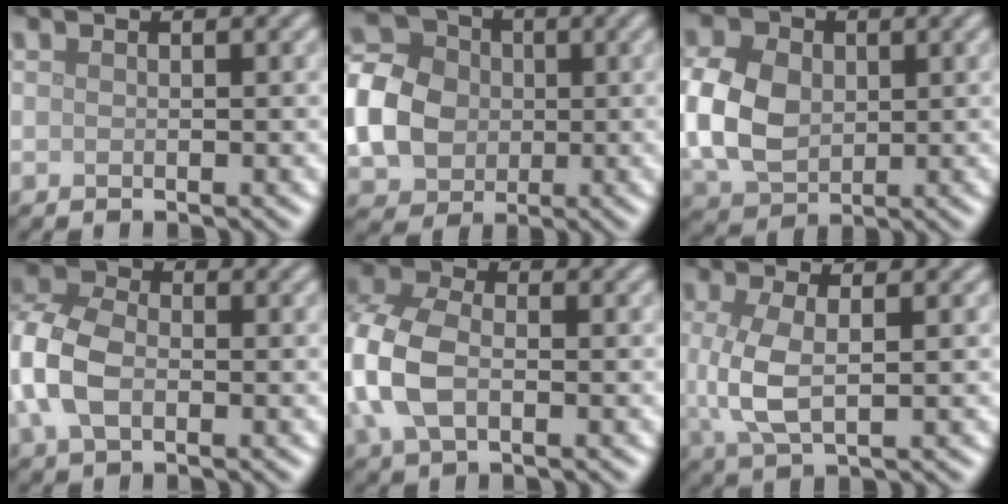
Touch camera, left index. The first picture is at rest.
{"total": 7.1, "force": [-0.7, 6.1, 3.7], "torque": [-0.092, 0.010, -0.023]}
{"total": 7.2, "force": [0.3, 5.4, 4.8], "torque": [-0.120, 0.003, 0.003]}
{"total": 6.2, "force": [-1.0, 4.3, 4.3], "torque": [-0.110, 0.002, -0.029]}
{"total": 7.0, "force": [-0.8, 4.6, 5.2], "torque": [-0.142, 0.000, -0.024]}
{"total": 4.2, "force": [0.2, 1.7, 3.9], "torque": [-0.095, -0.001, 0.005]}